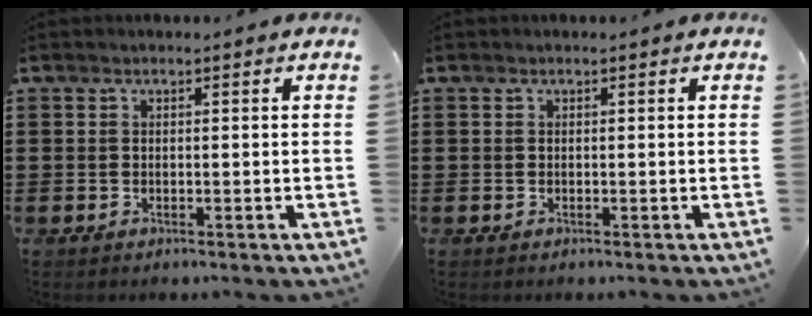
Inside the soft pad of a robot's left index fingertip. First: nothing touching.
{"total": 0.0}